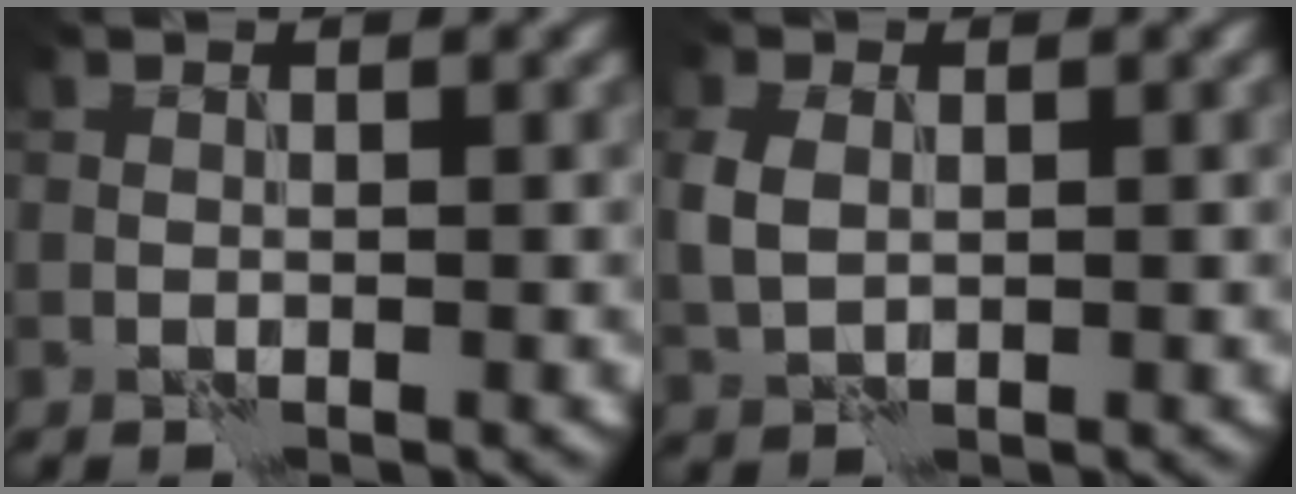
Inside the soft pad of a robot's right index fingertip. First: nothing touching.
{"total": 2.6, "force": [0.3, 1.9, 1.8], "torque": [-0.048, 0.004, 0.005]}